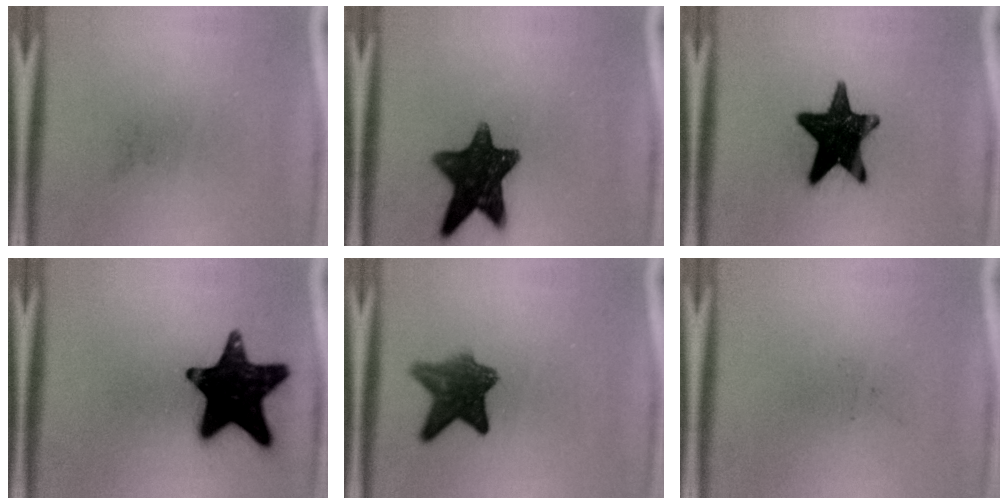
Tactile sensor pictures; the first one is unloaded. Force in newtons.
{"total": 12.7}
{"total": 16.4}
{"total": 18.2}
{"total": 7.5}
{"total": 0.0}